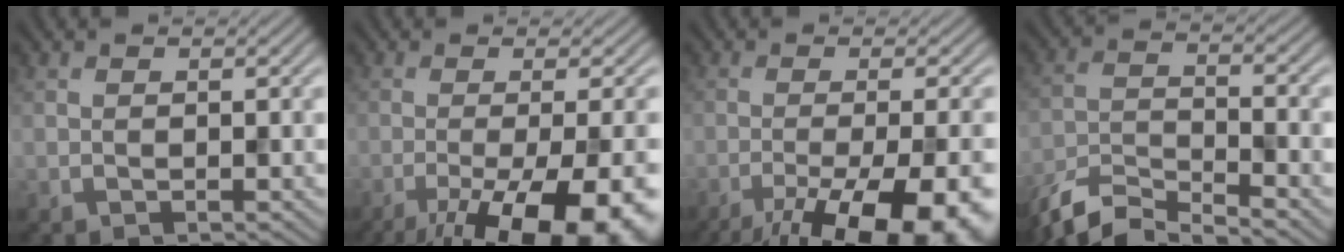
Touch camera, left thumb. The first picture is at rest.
{"total": 15.7, "force": [-8.1, 4.6, 12.7], "torque": [-0.170, -0.018, -0.108]}
{"total": 15.7, "force": [-9.4, 4.4, 11.8], "torque": [-0.166, -0.028, -0.127]}
{"total": 8.9, "force": [-7.6, 2.0, 4.2], "torque": [-0.087, -0.007, -0.153]}